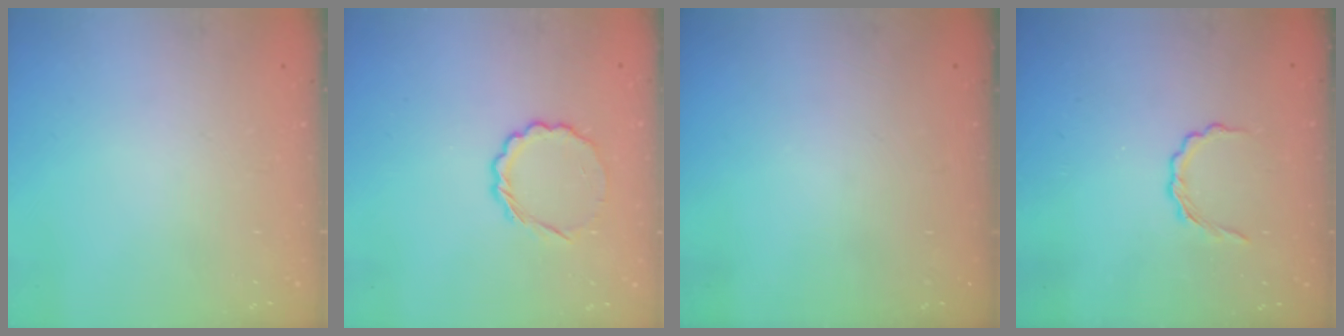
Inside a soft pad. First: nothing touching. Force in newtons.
{"total": 5.9, "press": 5.8, "slide": 1.4}
{"total": 0.0}
{"total": 3.6, "press": 3.4, "slide": 1.2}